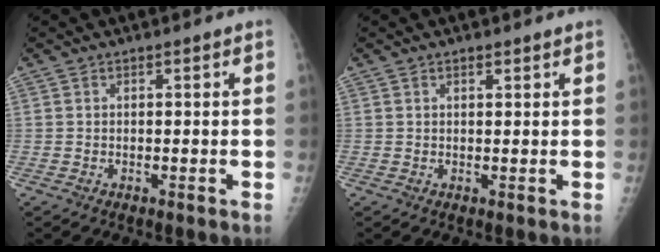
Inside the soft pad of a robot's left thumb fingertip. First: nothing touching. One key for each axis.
{"total": 1.0, "fx": 0.7, "fy": 0.4, "fz": 0.5, "tx": -0.007, "ty": -0.004, "tz": 0.011}